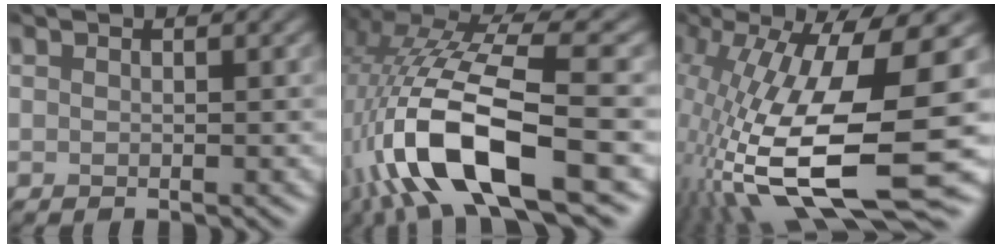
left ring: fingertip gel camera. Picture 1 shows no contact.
{"total": 12.7, "force": [-6.0, 3.6, 10.6], "torque": [-0.215, 0.002, -0.098]}
{"total": 14.6, "force": [-2.7, 4.4, 13.6], "torque": [-0.266, -0.009, -0.031]}